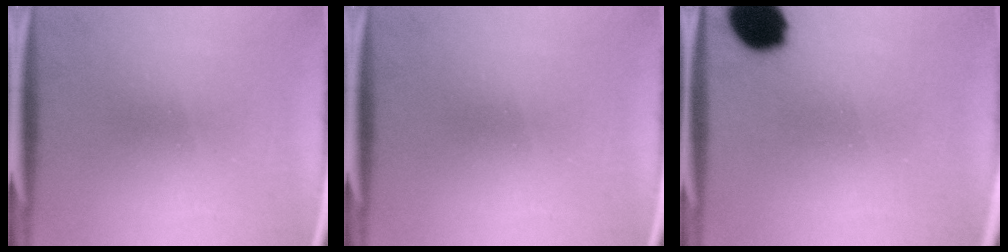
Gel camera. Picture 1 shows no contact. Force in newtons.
{"total": 0.0}
{"total": 11.9}